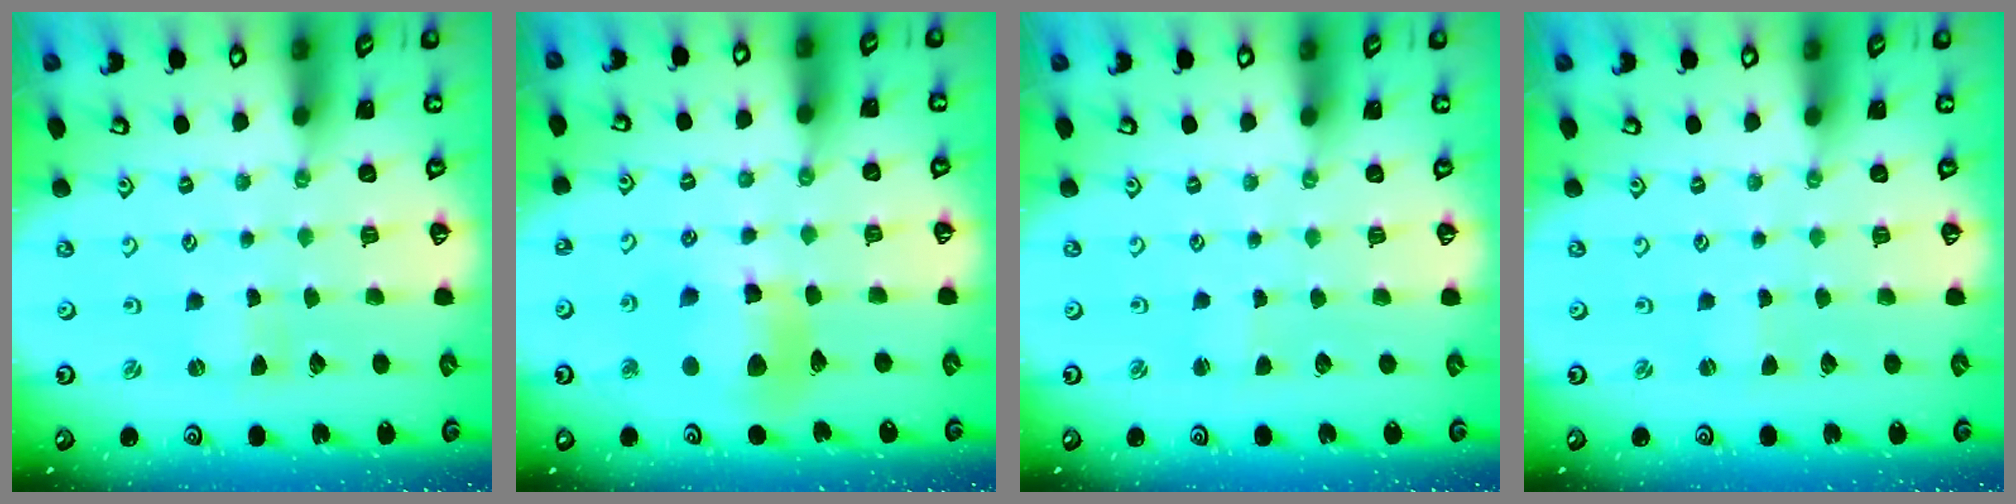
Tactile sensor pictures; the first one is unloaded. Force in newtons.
{"total": 12.1, "press": 12.0, "slide": 1.6}
{"total": 0.8, "press": 0.7, "slide": 0.3}
{"total": 0.0}